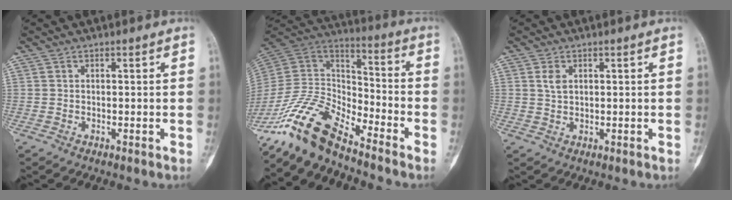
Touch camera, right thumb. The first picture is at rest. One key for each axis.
{"total": 14.0, "fx": -11.8, "fy": 4.4, "fz": 6.1, "tx": -0.109, "ty": 0.088, "tz": -0.236}
{"total": 2.0, "fx": 0.6, "fy": 1.3, "fz": 1.4, "tx": -0.025, "ty": 0.001, "tz": 0.014}